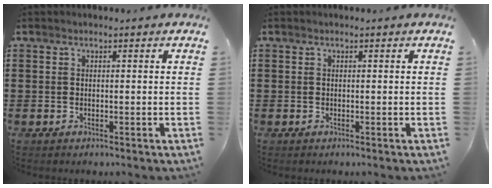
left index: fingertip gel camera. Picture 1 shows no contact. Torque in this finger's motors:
{"motor_torque": [0.00, 0.00, 0.00, -0.01]}